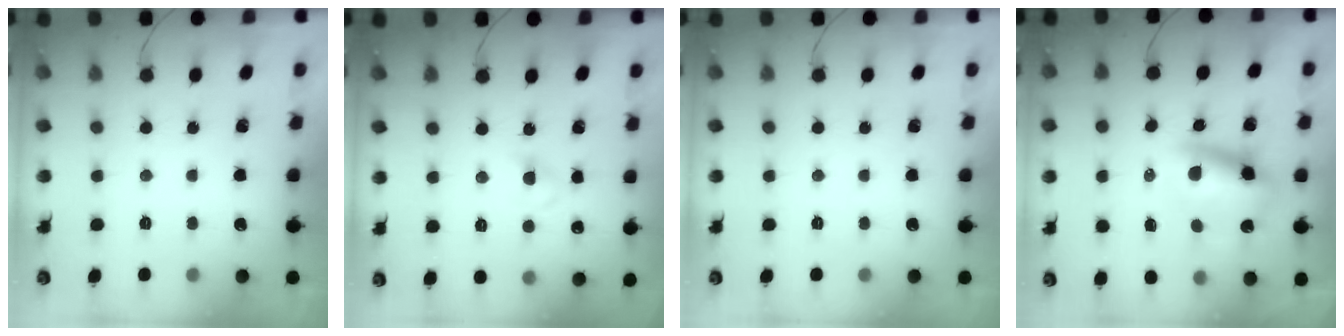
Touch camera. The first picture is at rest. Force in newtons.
{"total": 2.9, "press": 2.7, "slide": 1.2}
{"total": 0.0}
{"total": 10.0, "press": 9.6, "slide": 2.9}